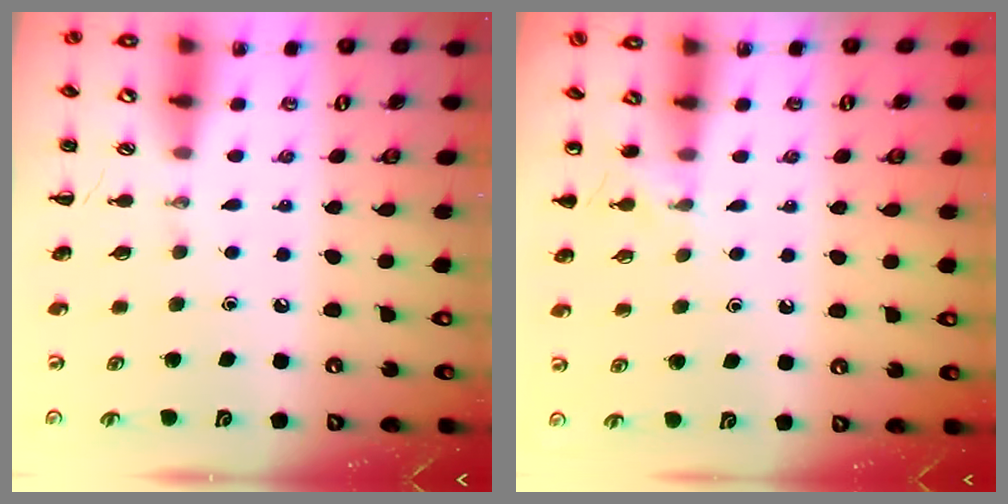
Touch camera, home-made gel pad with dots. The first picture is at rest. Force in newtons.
{"total": 4.9, "press": 4.6, "slide": 1.6}